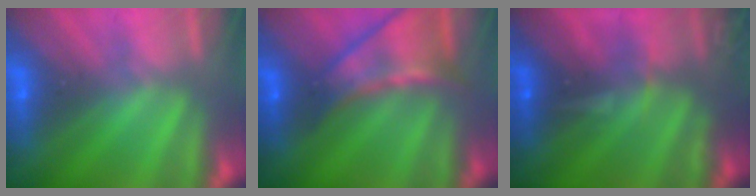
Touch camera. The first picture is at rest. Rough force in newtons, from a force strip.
{"total": 7.0}
{"total": 3.2}